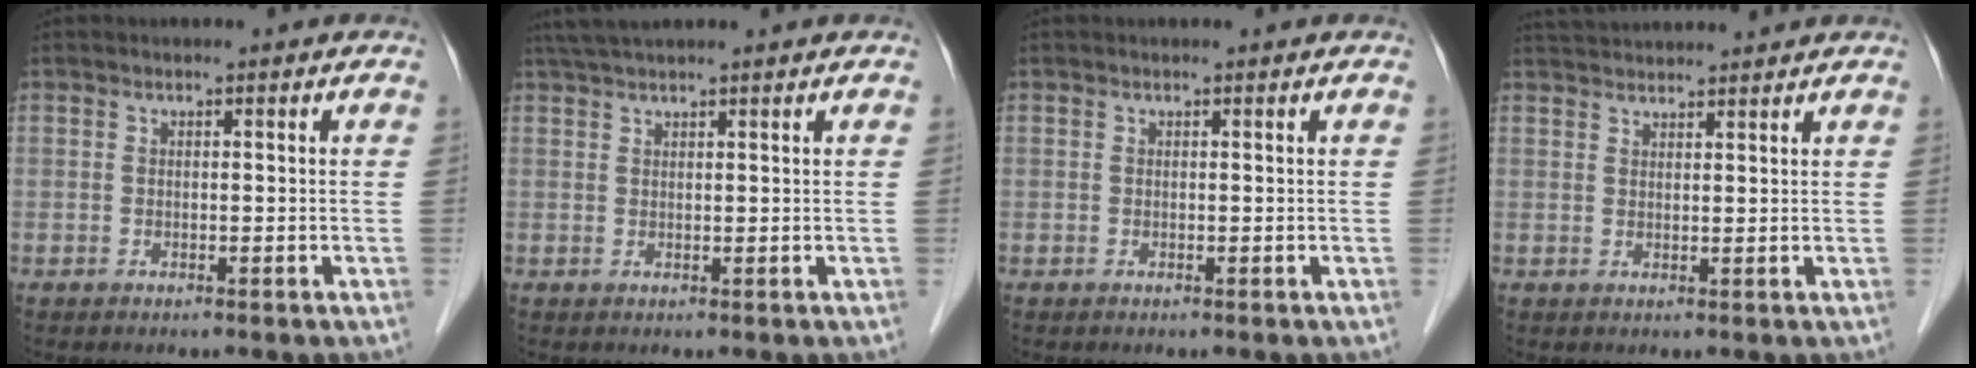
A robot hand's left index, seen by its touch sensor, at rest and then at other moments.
{"total": 4.5, "force": [3.9, -0.4, 2.2], "torque": [-0.032, 0.035, 0.070]}
{"total": 0.0}
{"total": 7.5, "force": [7.2, 0.0, 2.0], "torque": [-0.037, 0.039, 0.110]}